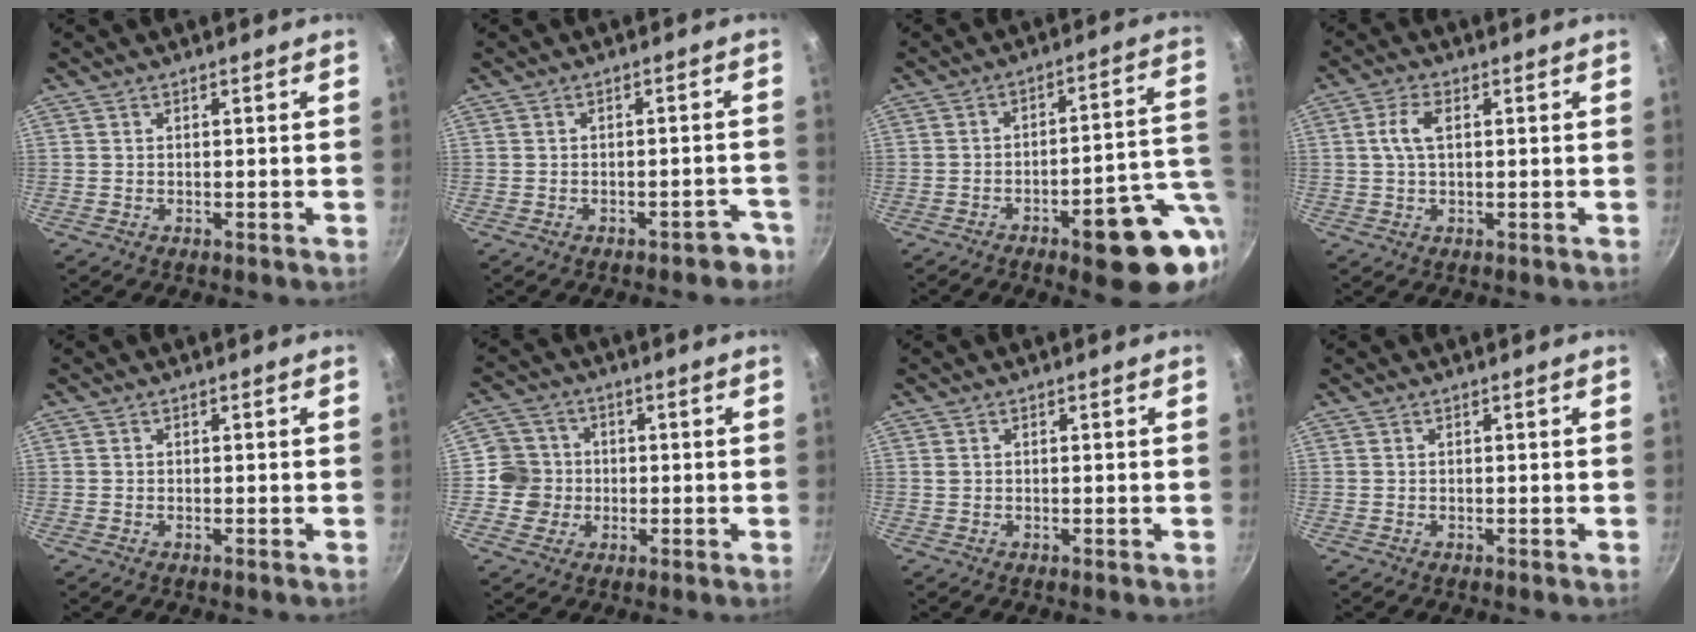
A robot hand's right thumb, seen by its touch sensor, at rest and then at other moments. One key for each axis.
{"total": 3.4, "fx": -2.7, "fy": 1.7, "fz": 1.4, "tx": -0.004, "ty": 0.034, "tz": -0.031}
{"total": 18.9, "fx": -7.1, "fy": 5.5, "fz": 16.6, "tx": -0.153, "ty": 0.047, "tz": -0.086}
{"total": 4.6, "fx": 0.9, "fy": 2.4, "fz": 3.8, "tx": -0.087, "ty": 0.009, "tz": 0.016}
{"total": 0.0}
{"total": 6.8, "fx": -0.6, "fy": 6.8, "fz": 0.9, "tx": 0.015, "ty": 0.014, "tz": -0.018}
{"total": 0.6, "fx": 0.1, "fy": 0.4, "fz": 0.4, "tx": -0.011, "ty": 0.000, "tz": 0.007}
{"total": 0.0}